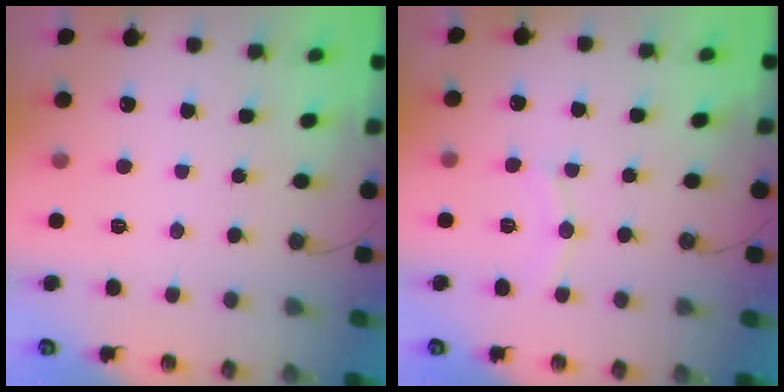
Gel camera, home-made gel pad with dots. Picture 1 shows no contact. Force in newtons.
{"total": 7.0, "press": 7.0, "slide": 0.2}